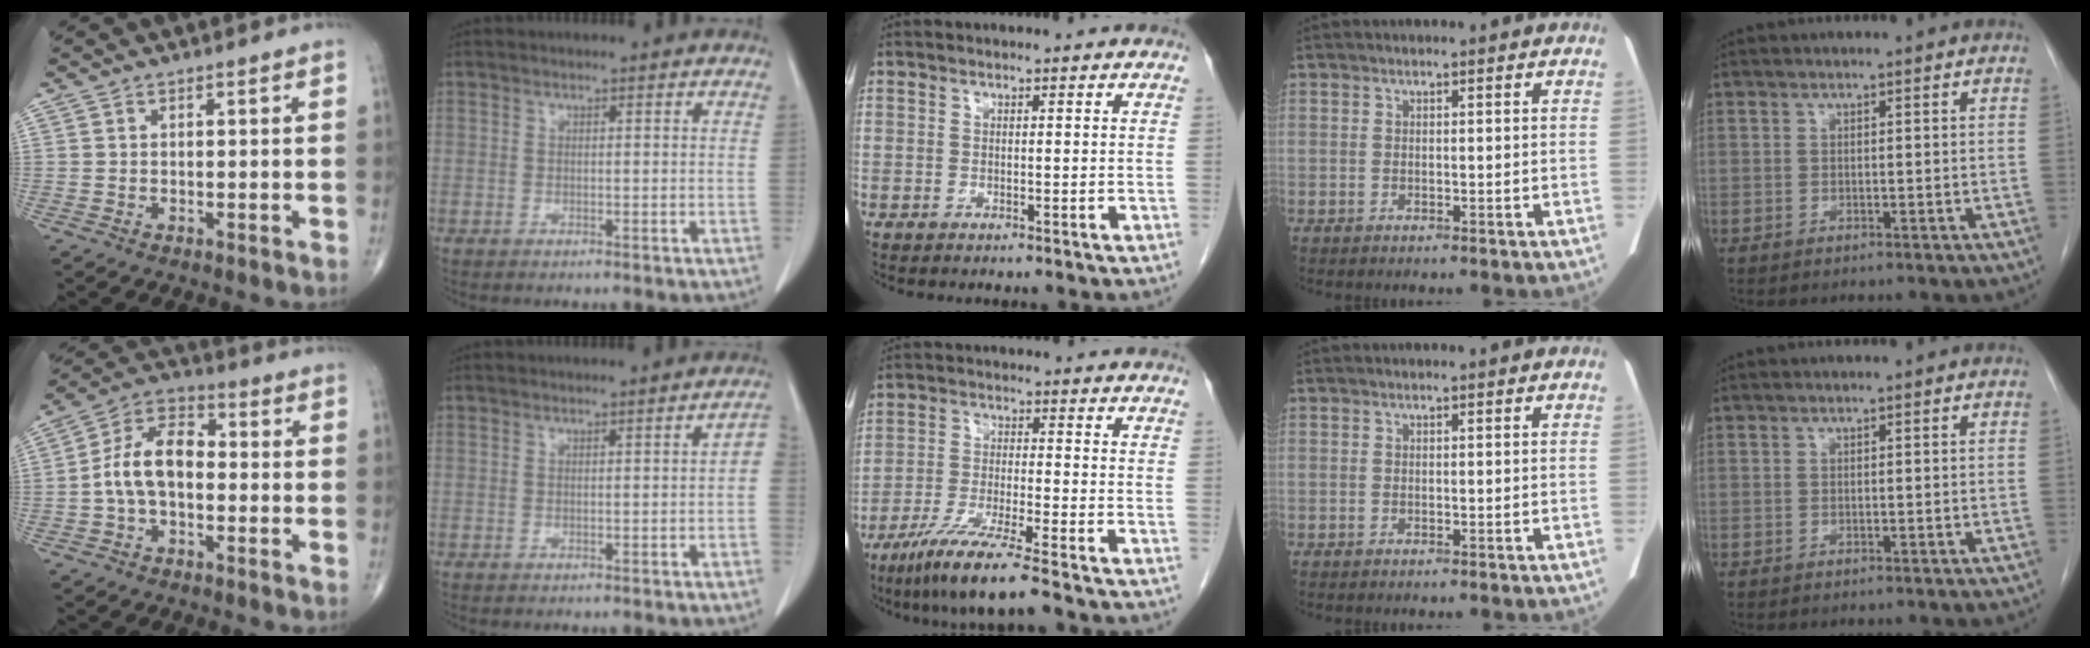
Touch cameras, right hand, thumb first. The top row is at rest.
{"thumb": {"total": 10.7, "force": [-1.1, 6.5, 8.4], "torque": [-0.149, 0.038, -0.031]}, "index": {"total": 1.9, "force": [-0.2, 0.5, 1.8], "torque": [-0.018, 0.011, -0.001]}, "middle": {"total": 9.4, "force": [-7.0, -0.5, 6.2], "torque": [-0.114, -0.032, -0.127]}}